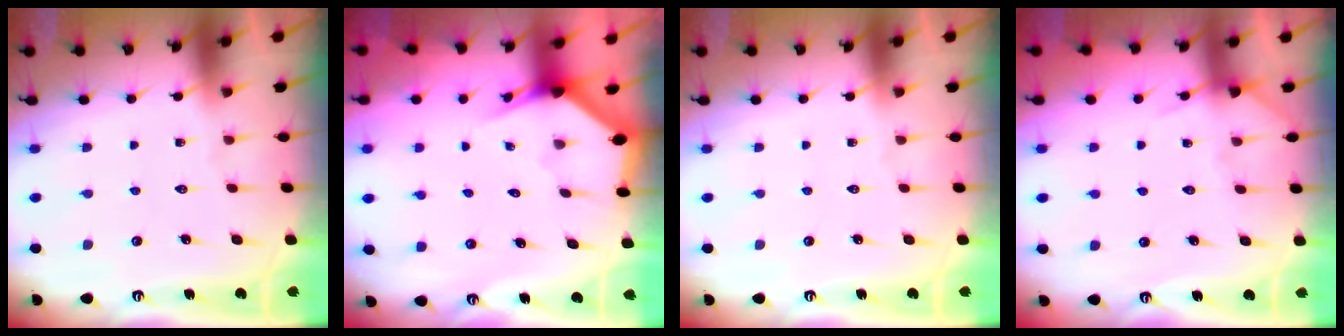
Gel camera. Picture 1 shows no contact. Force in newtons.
{"total": 2.9, "press": 2.9, "slide": 0.1}
{"total": 0.0}
{"total": 5.1, "press": 5.0, "slide": 0.7}